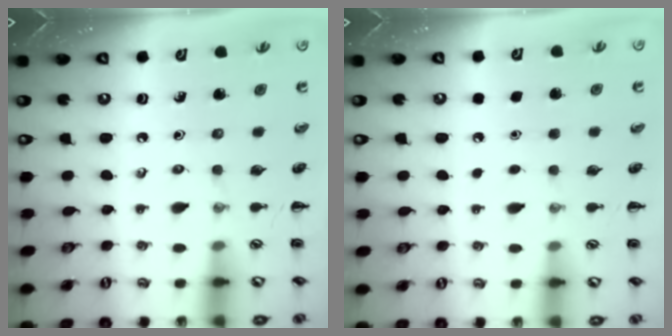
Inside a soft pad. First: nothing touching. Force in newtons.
{"total": 1.8, "press": 1.7, "slide": 0.1}